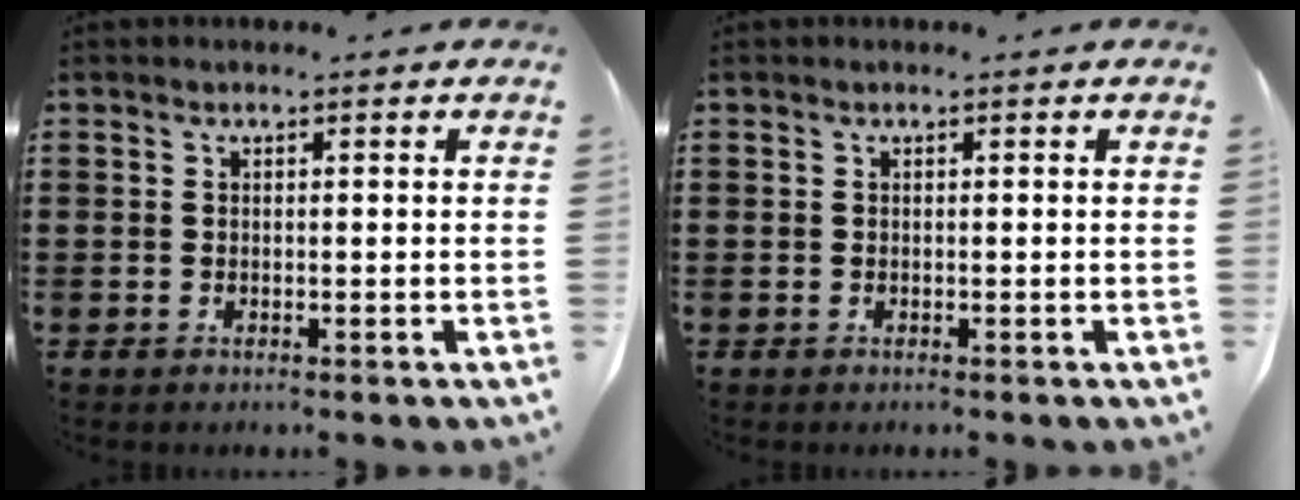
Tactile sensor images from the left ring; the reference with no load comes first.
{"total": 0.0}